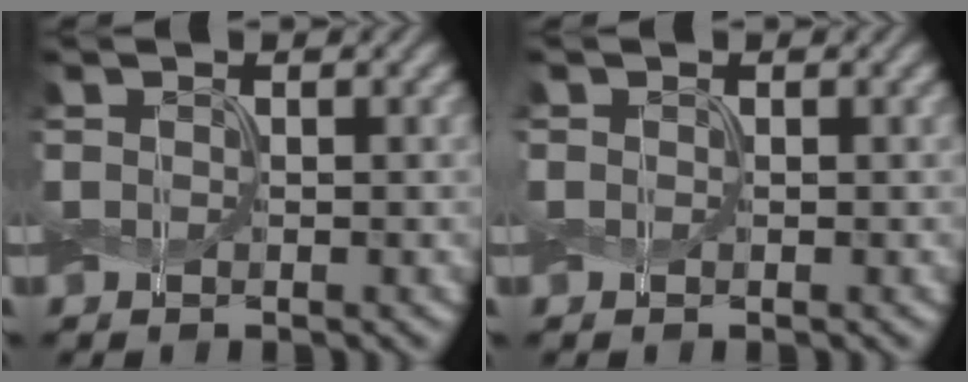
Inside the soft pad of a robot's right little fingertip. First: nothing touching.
{"total": 0.0}